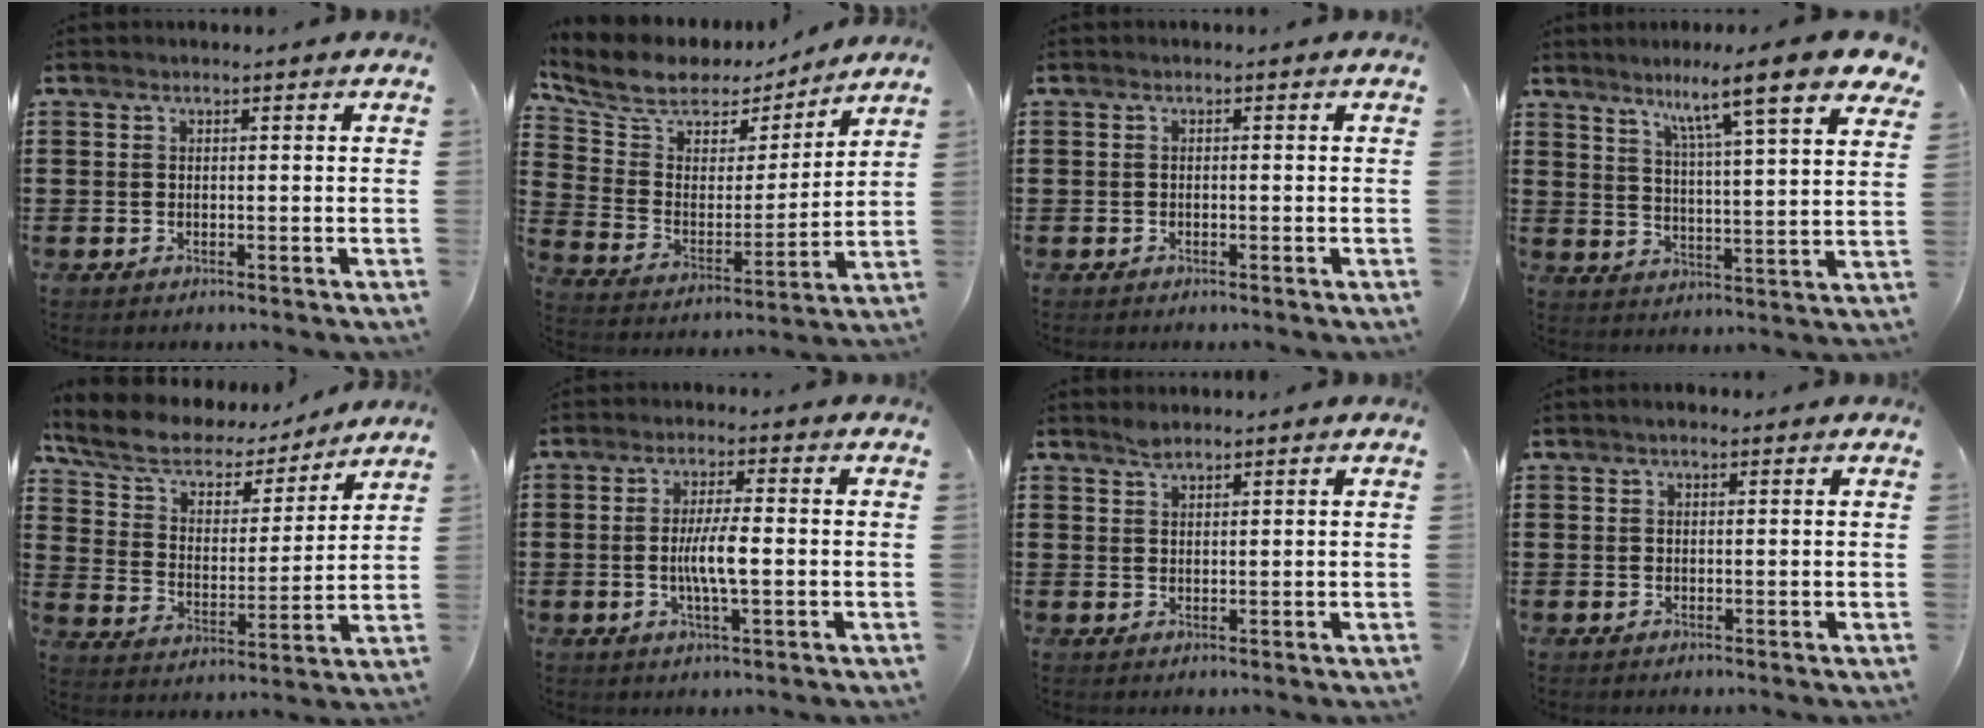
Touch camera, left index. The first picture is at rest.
{"total": 8.7, "force": [7.0, 4.4, 2.7], "torque": [-0.096, -0.038, 0.125]}
{"total": 0.6, "force": [-0.5, 0.2, 0.1], "torque": [-0.005, -0.001, -0.011]}
{"total": 10.3, "force": [7.7, 0.2, 6.8], "torque": [-0.125, -0.048, 0.114]}
{"total": 7.2, "force": [5.7, 3.0, 3.0], "torque": [-0.086, -0.031, 0.098]}
{"total": 5.4, "force": [-0.7, 1.0, 5.2], "torque": [-0.105, -0.002, -0.019]}
{"total": 1.2, "force": [1.2, 0.2, 0.3], "torque": [-0.008, 0.000, 0.023]}
{"total": 0.6, "force": [0.1, 0.4, 0.4], "torque": [-0.007, 0.005, 0.001]}